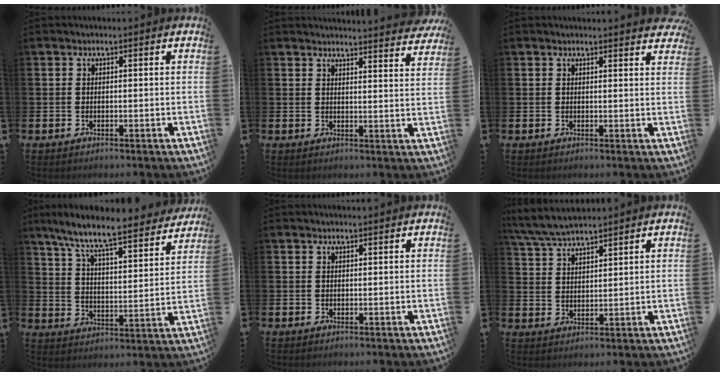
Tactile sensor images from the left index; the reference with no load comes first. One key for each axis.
{"total": 3.5, "fx": 3.5, "fy": -0.4, "fz": -0.1, "tx": 0.015, "ty": -0.035, "tz": 0.057}
{"total": 1.3, "fx": 1.3, "fy": 0.0, "fz": -0.1, "tx": 0.014, "ty": -0.011, "tz": 0.022}
{"total": 8.9, "fx": 8.1, "fy": 0.8, "fz": 3.6, "tx": -0.096, "ty": -0.063, "tz": 0.131}
{"total": 0.5, "fx": 0.5, "fy": -0.1, "fz": -0.1, "tx": 0.014, "ty": -0.006, "tz": 0.007}
{"total": 5.7, "fx": 5.4, "fy": 0.7, "fz": 1.6, "tx": -0.050, "ty": -0.019, "tz": 0.099}